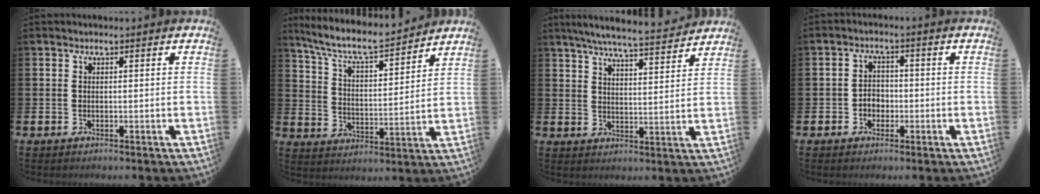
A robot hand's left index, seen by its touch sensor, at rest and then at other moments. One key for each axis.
{"total": 7.9, "fx": 7.3, "fy": 1.3, "fz": 2.9, "tx": -0.095, "ty": -0.048, "tz": 0.126}
{"total": 6.3, "fx": 5.9, "fy": 0.1, "fz": 2.2, "tx": -0.054, "ty": -0.041, "tz": 0.100}
{"total": 2.6, "fx": -0.9, "fy": 2.1, "fz": 1.2, "tx": -0.014, "ty": 0.002, "tz": -0.024}